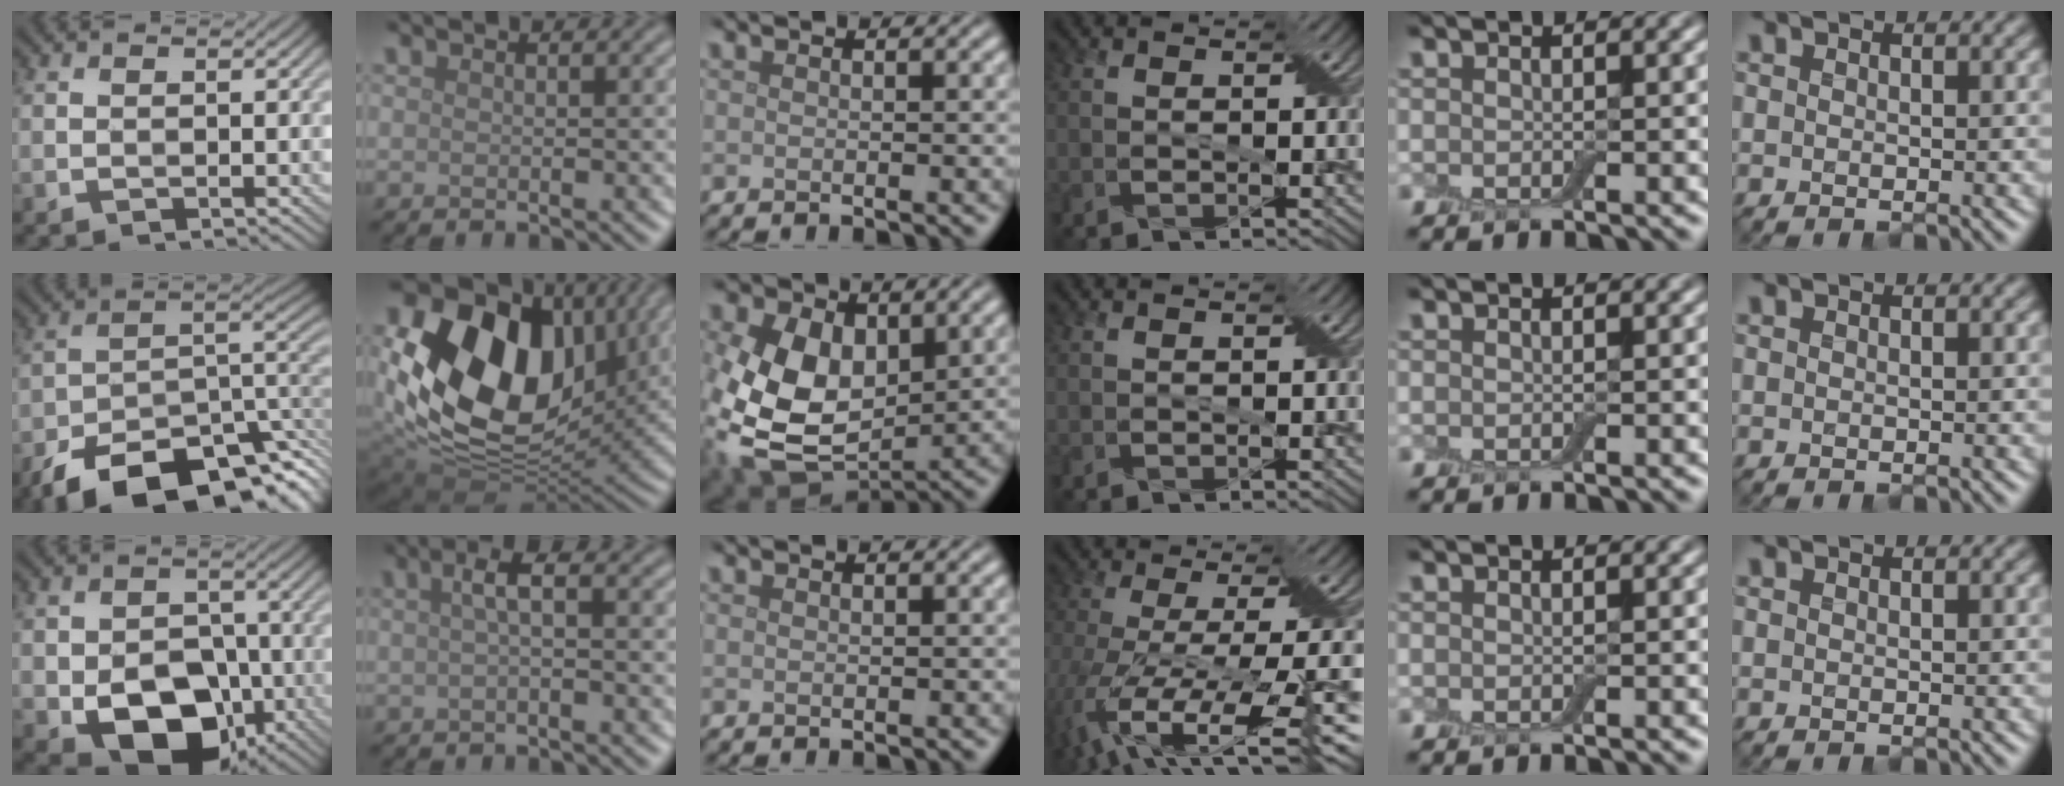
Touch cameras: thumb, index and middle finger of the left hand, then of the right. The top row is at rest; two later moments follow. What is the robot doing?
{"motion": "peel", "object": "duck tape"}